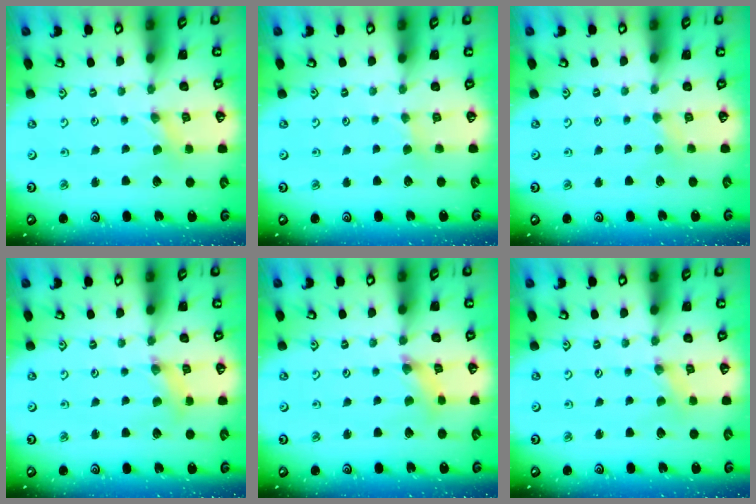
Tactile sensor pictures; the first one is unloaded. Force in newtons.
{"total": 2.0, "press": 2.0, "slide": 0.3}
{"total": 2.4, "press": 2.3, "slide": 0.3}
{"total": 2.1, "press": 2.1, "slide": 0.3}
{"total": 2.5, "press": 2.5, "slide": 0.2}
{"total": 0.0}